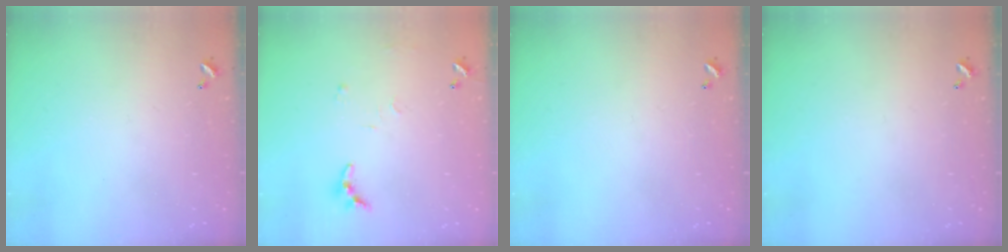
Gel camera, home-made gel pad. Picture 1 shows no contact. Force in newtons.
{"total": 7.9, "press": 7.9, "slide": 0.5}
{"total": 0.0}
{"total": 0.0}